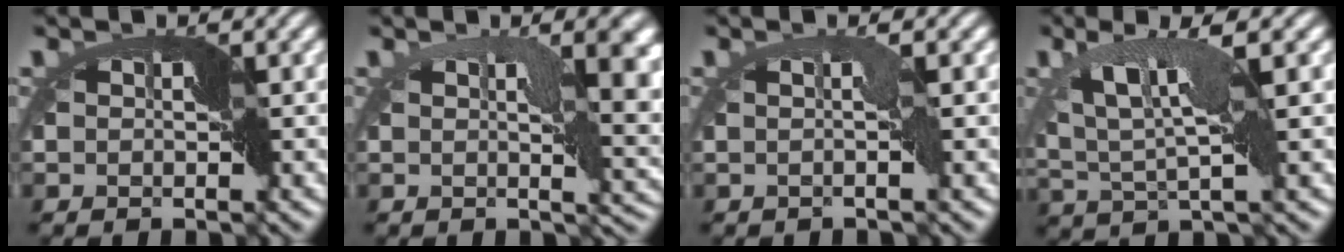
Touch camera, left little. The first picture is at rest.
{"total": 7.8, "force": [1.6, 3.1, 7.0], "torque": [-0.094, 0.003, 0.022]}
{"total": 1.1, "force": [0.1, -1.1, 0.4], "torque": [-0.016, 0.005, -0.005]}
{"total": 5.3, "force": [1.8, 1.1, 4.8], "torque": [-0.108, 0.006, 0.026]}